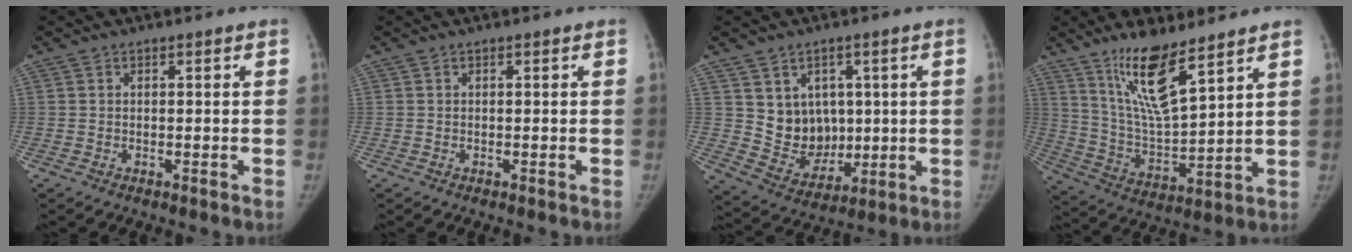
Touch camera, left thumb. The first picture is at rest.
{"total": 0.0}
{"total": 9.9, "force": [2.4, 8.4, 4.6], "torque": [-0.034, -0.021, 0.064]}
{"total": 13.9, "force": [9.2, 3.1, 9.9], "torque": [-0.171, -0.061, 0.189]}